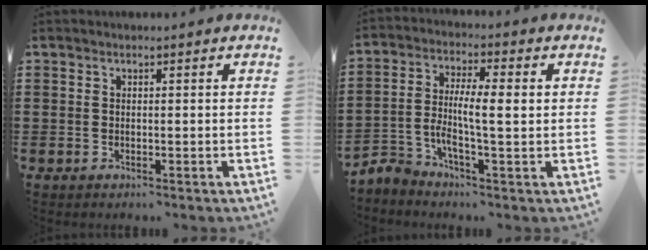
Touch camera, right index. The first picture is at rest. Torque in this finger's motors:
{"motor_torque": [0.50, -0.14, 0.35, 0.10]}